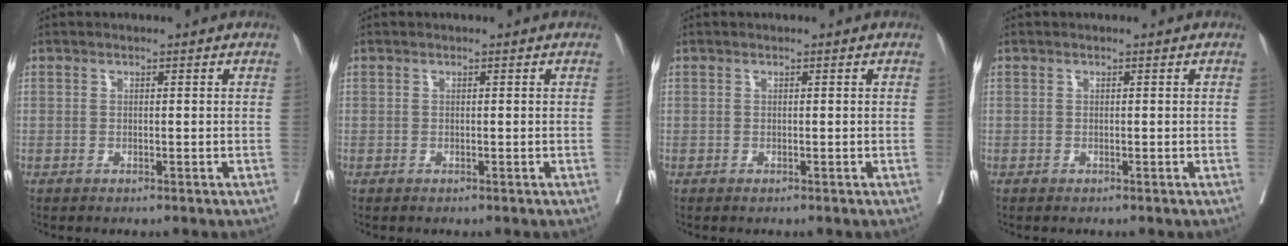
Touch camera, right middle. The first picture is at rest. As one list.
[{"total": 0.0}, {"total": 0.0}, {"total": 0.0}]